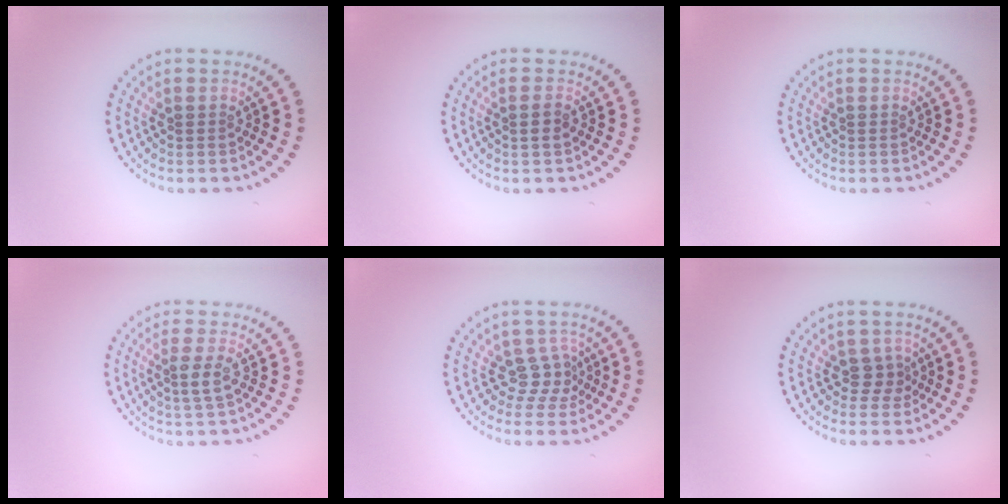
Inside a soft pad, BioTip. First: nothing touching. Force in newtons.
{"total": 1.1, "press": 1.0, "slide": 0.4}
{"total": 0.0}
{"total": 1.9, "press": 1.6, "slide": 1.0}
{"total": 2.2, "press": 1.4, "slide": 1.7}
{"total": 1.8, "press": 1.2, "slide": 1.3}